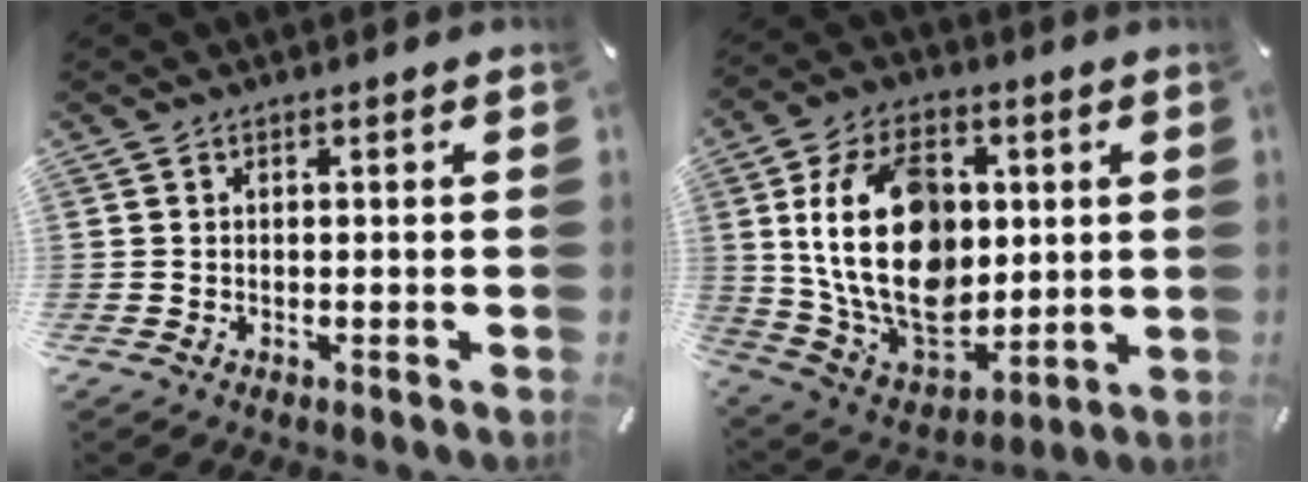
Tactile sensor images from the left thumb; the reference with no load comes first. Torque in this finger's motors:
{"motor_torque": [2.52, 2.49, 1.68, -1.09, 0.87]}